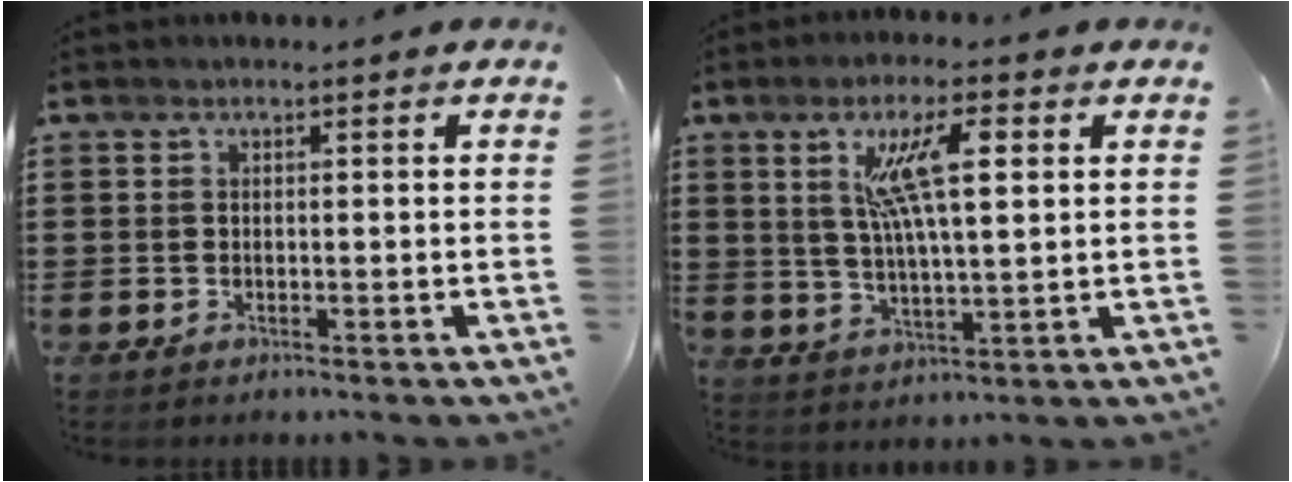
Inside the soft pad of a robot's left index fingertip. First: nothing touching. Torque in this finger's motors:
{"motor_torque": [2.08, -0.06, 0.74, 0.14]}